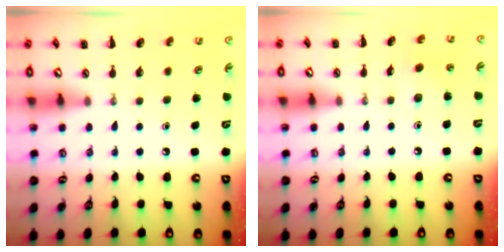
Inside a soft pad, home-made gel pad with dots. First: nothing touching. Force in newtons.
{"total": 2.6, "press": 2.5, "slide": 0.9}